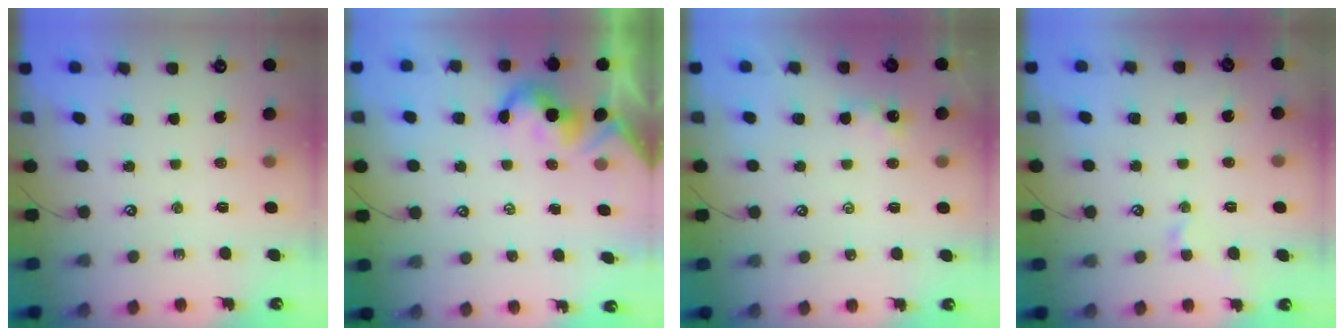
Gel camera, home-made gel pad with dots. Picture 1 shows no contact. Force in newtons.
{"total": 2.1, "press": 2.0, "slide": 0.5}
{"total": 0.8, "press": 0.7, "slide": 0.3}
{"total": 1.5, "press": 1.4, "slide": 0.3}